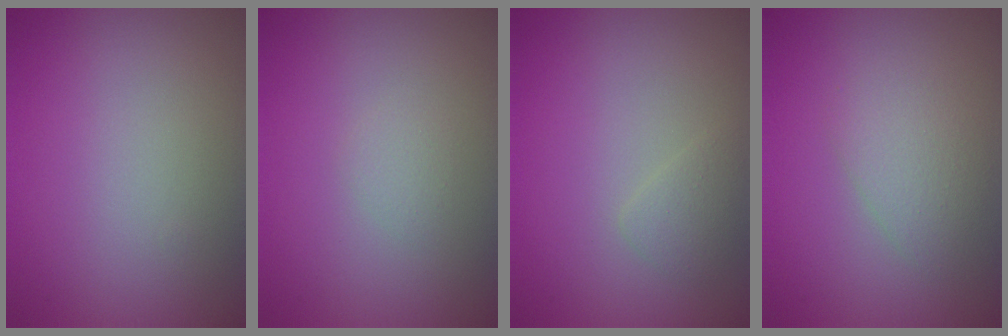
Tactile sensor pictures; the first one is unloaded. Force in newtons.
{"total": 0.7, "press": 0.7, "slide": 0.0}
{"total": 1.1, "press": 1.1, "slide": 0.0}
{"total": 2.2, "press": 2.2, "slide": 0.0}